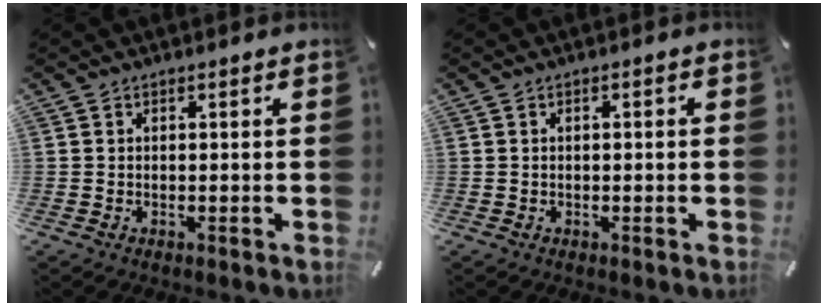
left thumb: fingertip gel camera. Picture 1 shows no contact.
{"total": 0.9, "force": [-0.2, 0.4, 0.8], "torque": [-0.013, 0.002, -0.005]}